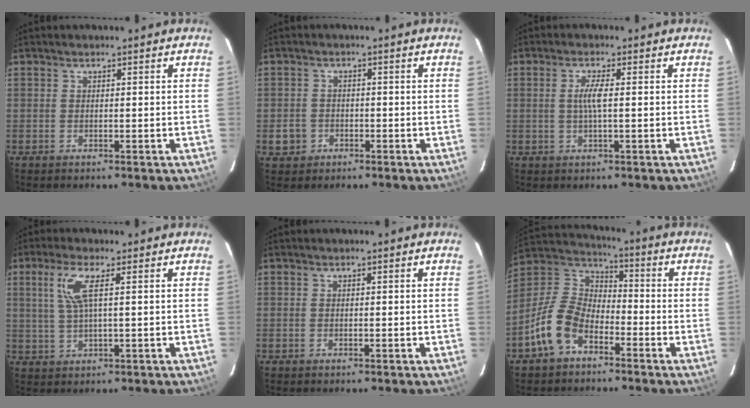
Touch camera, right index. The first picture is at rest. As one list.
[{"total": 3.5, "force": [-1.3, 3.2, 0.6], "torque": [-0.019, 0.007, -0.019]}, {"total": 3.0, "force": [0.1, 0.0, 3.0], "torque": [-0.061, 0.000, 0.002]}, {"total": 5.4, "force": [1.7, 0.5, 5.1], "torque": [-0.107, 0.003, 0.038]}, {"total": 0.0}, {"total": 11.5, "force": [-6.3, 6.7, 6.9], "torque": [-0.150, 0.018, -0.124]}]